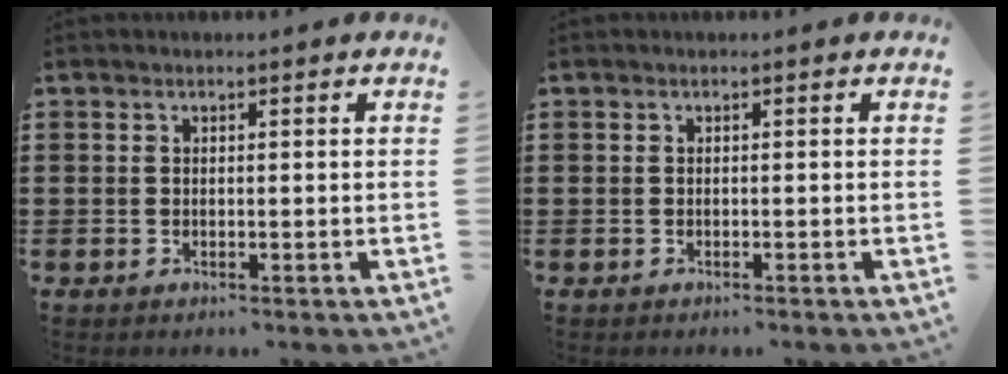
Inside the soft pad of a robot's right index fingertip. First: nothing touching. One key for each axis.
{"total": 0.0}